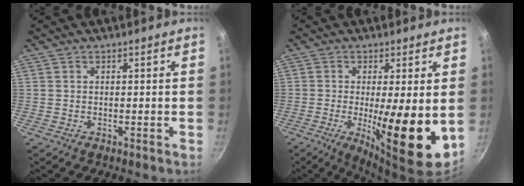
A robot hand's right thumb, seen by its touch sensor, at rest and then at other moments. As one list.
[{"total": 13.3, "force": [-1.2, 2.7, 12.9], "torque": [-0.202, -0.022, -0.013]}]